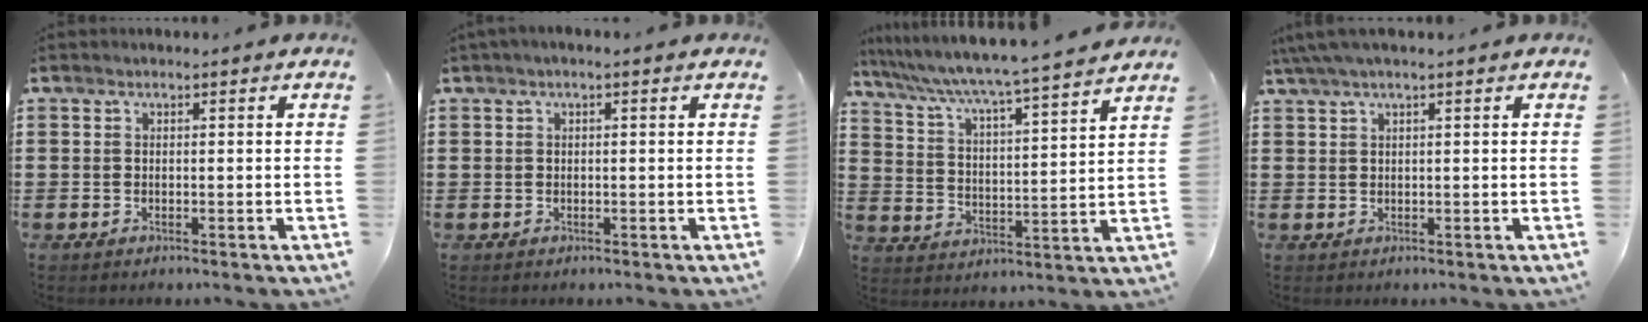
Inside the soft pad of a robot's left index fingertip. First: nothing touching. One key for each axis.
{"total": 0.8, "fx": -0.1, "fy": 0.1, "fz": 0.8, "tx": -0.012, "ty": -0.002, "tz": -0.001}
{"total": 5.0, "fx": 4.6, "fy": -0.9, "fz": 2.0, "tx": -0.062, "ty": -0.043, "tz": 0.067}
{"total": 2.4, "fx": 1.1, "fy": -0.1, "fz": 2.1, "tx": -0.049, "ty": -0.004, "tz": 0.017}